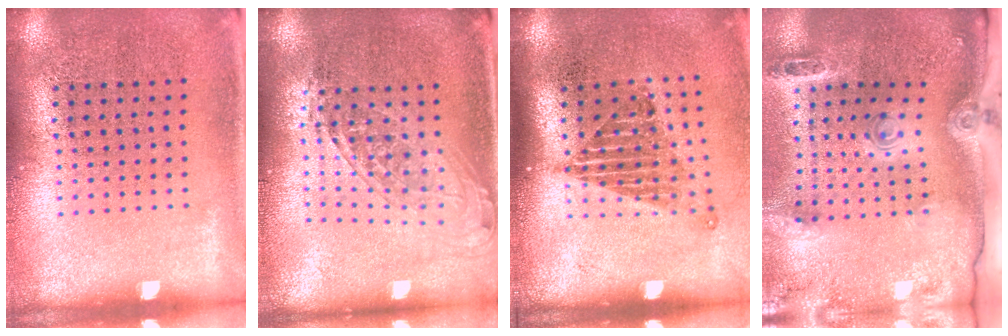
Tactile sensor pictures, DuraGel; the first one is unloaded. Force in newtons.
{"total": 1.6, "press": 1.3, "slide": 1.0}
{"total": 1.4, "press": 1.1, "slide": 0.9}
{"total": 2.9, "press": 2.1, "slide": 2.1}